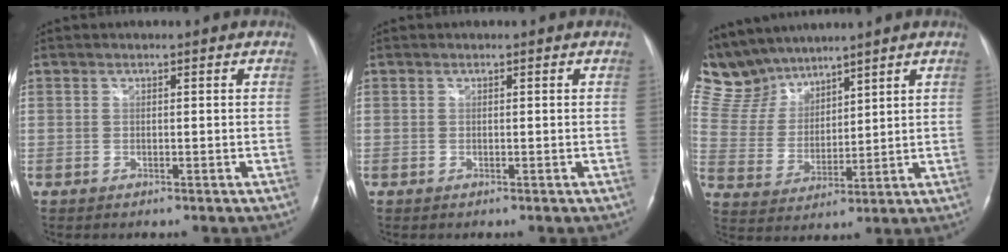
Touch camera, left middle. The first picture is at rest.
{"total": 0.0}
{"total": 10.3, "force": [9.7, 3.2, 1.6], "torque": [-0.055, 0.018, 0.211]}